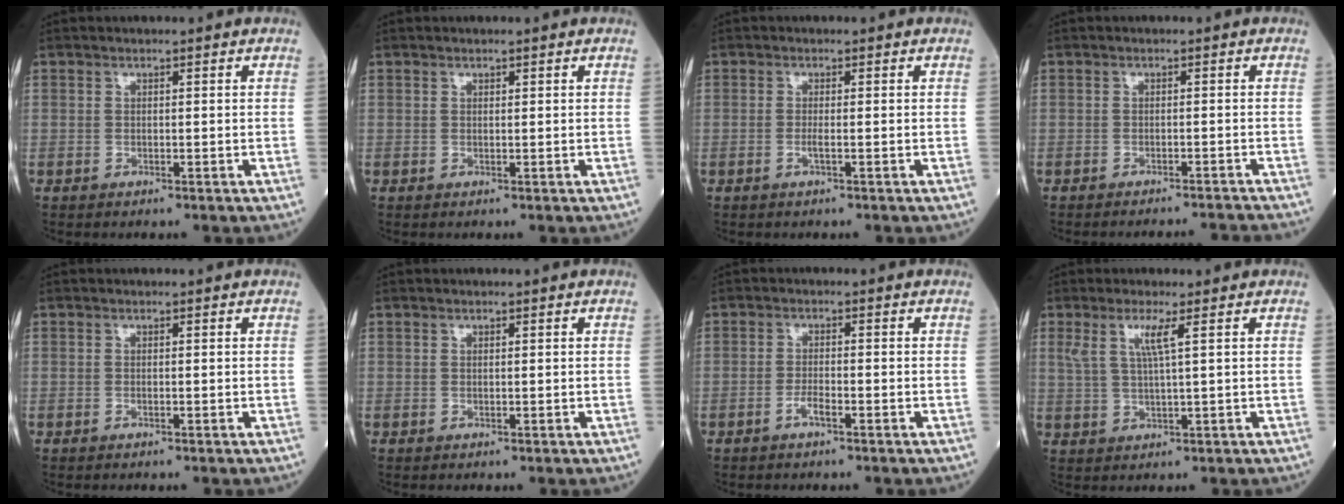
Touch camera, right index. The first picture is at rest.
{"total": 0.0}
{"total": 1.1, "force": [-0.4, -0.1, 1.0], "torque": [-0.022, -0.001, -0.011]}
{"total": 6.9, "force": [-6.8, -1.1, 0.9], "torque": [-0.005, -0.010, -0.078]}
{"total": 0.0}
{"total": 0.0}
{"total": 2.0, "force": [-1.2, 0.2, 1.6], "torque": [-0.029, 0.002, -0.023]}
{"total": 4.0, "force": [1.7, -0.3, 3.6], "torque": [-0.079, 0.003, 0.036]}